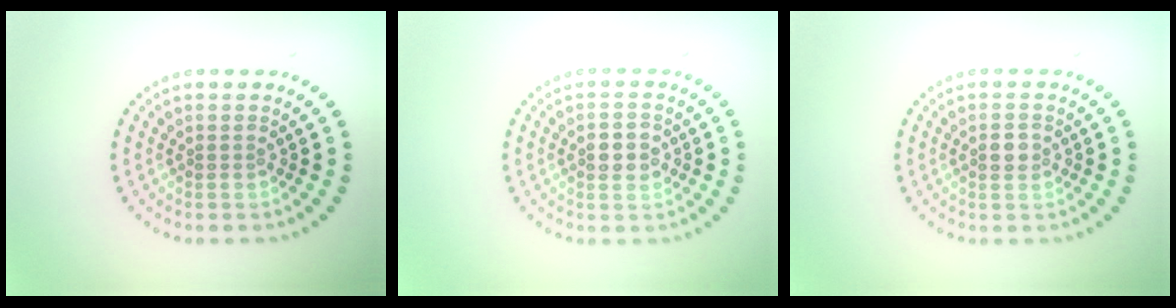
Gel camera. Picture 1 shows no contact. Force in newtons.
{"total": 2.4, "press": 2.4, "slide": 0.1}
{"total": 1.5, "press": 1.5, "slide": 0.2}